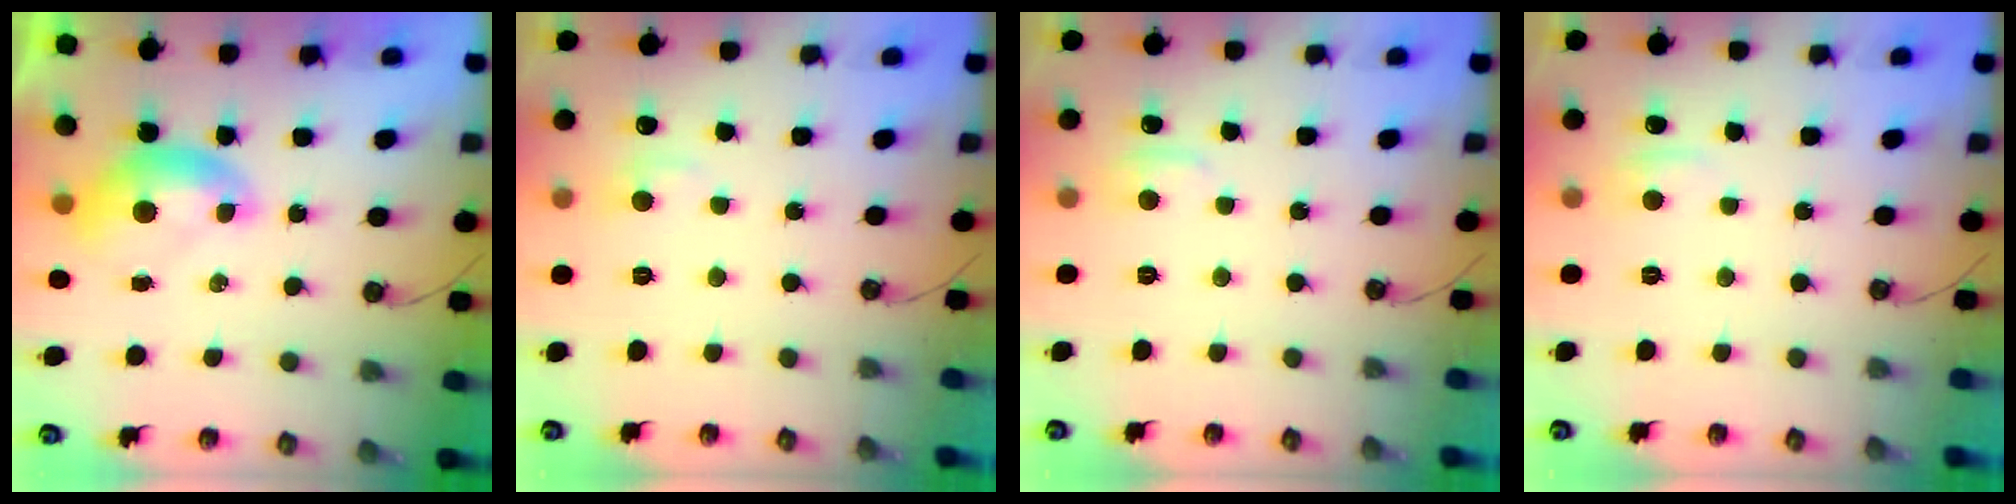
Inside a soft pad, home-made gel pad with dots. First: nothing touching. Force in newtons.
{"total": 0.9, "press": 0.5, "slide": 0.8}
{"total": 1.8, "press": 1.7, "slide": 0.6}
{"total": 1.5, "press": 1.3, "slide": 0.7}